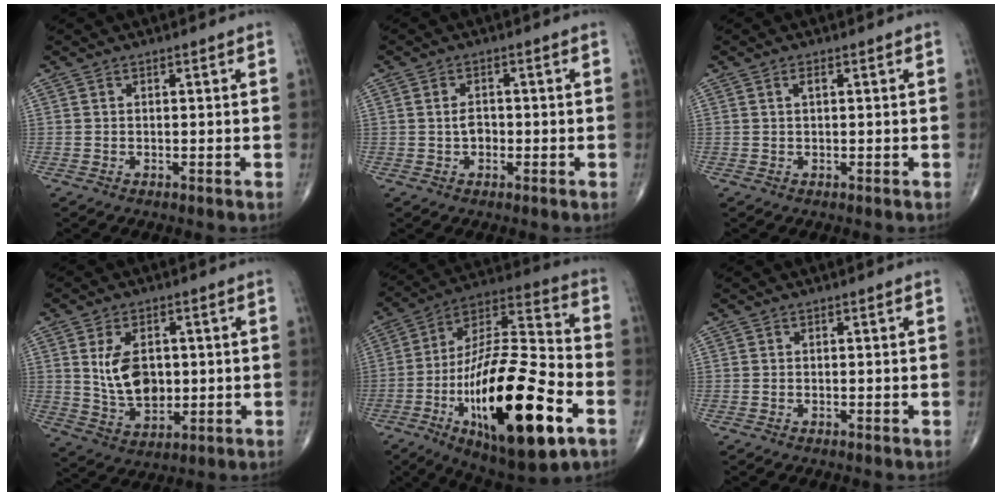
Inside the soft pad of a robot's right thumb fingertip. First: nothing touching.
{"total": 2.5, "force": [-0.2, 1.8, 1.7], "torque": [-0.025, 0.004, -0.006]}
{"total": 1.2, "force": [0.5, 0.4, 1.0], "torque": [-0.020, 0.003, 0.008]}
{"total": 10.1, "force": [1.3, 6.5, 7.6], "torque": [-0.118, -0.012, 0.039]}
{"total": 30.3, "force": [-11.0, 10.4, 26.2], "torque": [-0.459, 0.041, -0.175]}
{"total": 0.0}